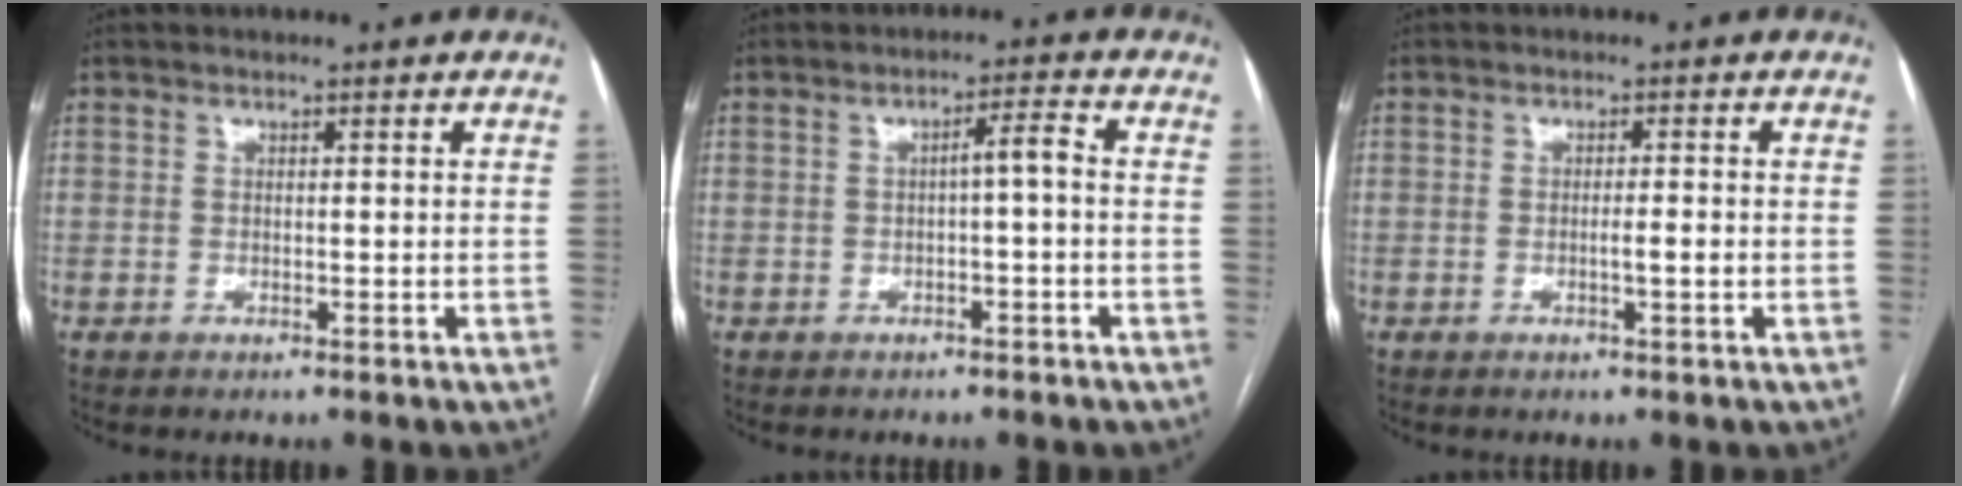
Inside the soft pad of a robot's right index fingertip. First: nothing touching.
{"total": 2.8, "force": [-0.4, 0.2, 2.8], "torque": [-0.040, 0.011, -0.005]}
{"total": 1.7, "force": [-0.4, 0.0, 1.6], "torque": [-0.028, 0.000, -0.007]}